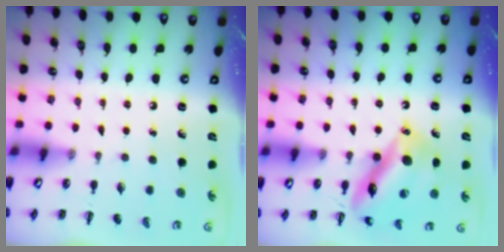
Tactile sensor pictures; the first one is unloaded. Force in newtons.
{"total": 15.8, "press": 15.7, "slide": 1.3}